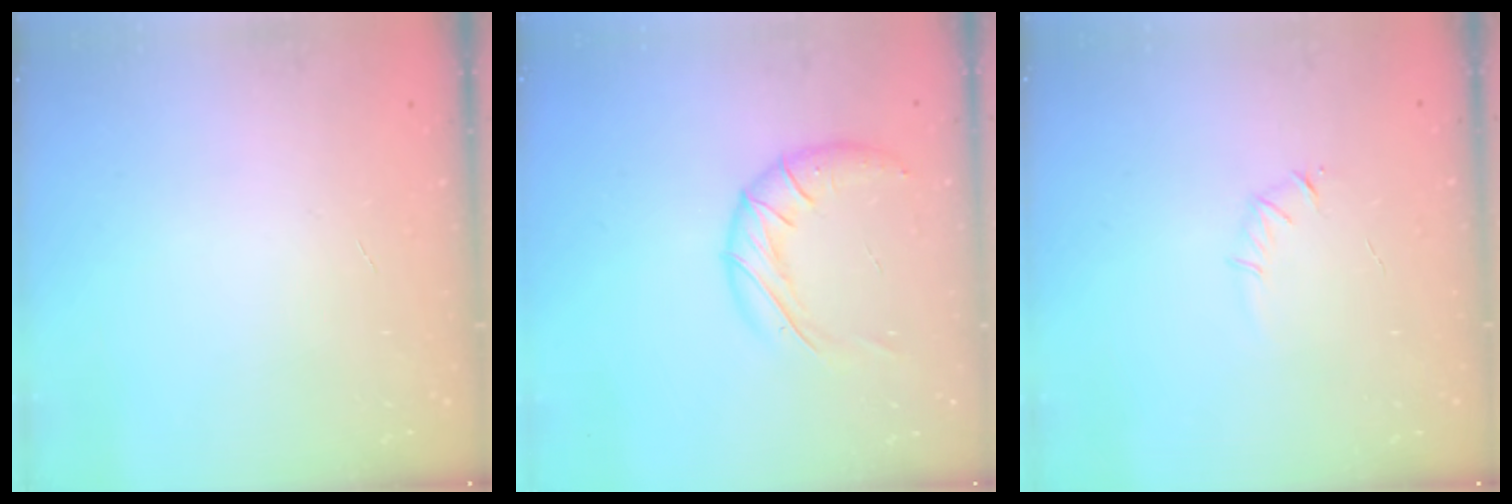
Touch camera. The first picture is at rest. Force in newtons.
{"total": 10.5, "press": 10.5, "slide": 0.8}
{"total": 3.3, "press": 3.1, "slide": 1.1}